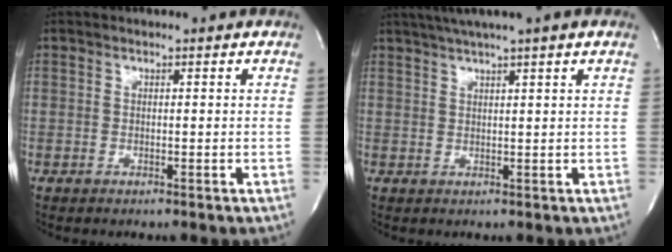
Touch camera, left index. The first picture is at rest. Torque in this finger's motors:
{"motor_torque": [0.67, -0.77, 0.58, 0.09]}